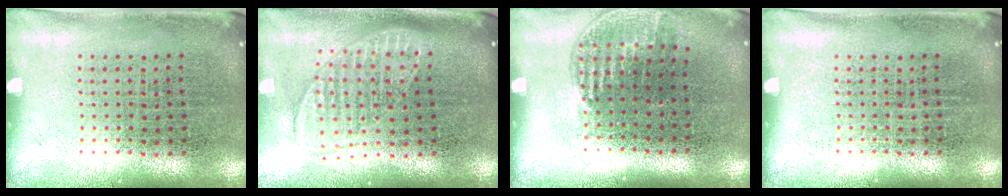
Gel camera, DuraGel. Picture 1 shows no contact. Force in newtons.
{"total": 1.8, "press": 1.5, "slide": 1.0}
{"total": 1.1, "press": 0.9, "slide": 0.6}
{"total": 0.0}